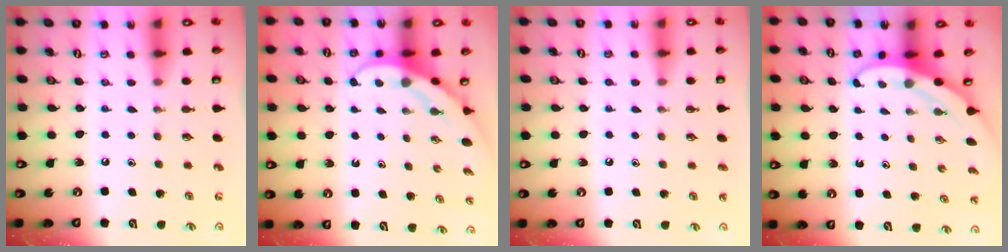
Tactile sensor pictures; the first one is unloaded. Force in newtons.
{"total": 4.0, "press": 4.0, "slide": 0.4}
{"total": 0.7, "press": 0.7, "slide": 0.0}
{"total": 3.2, "press": 3.2, "slide": 0.0}